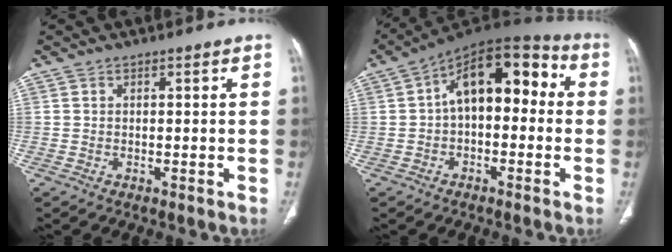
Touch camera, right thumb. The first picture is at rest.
{"total": 15.1, "force": [1.3, 8.6, 12.4], "torque": [-0.146, 0.050, 0.005]}